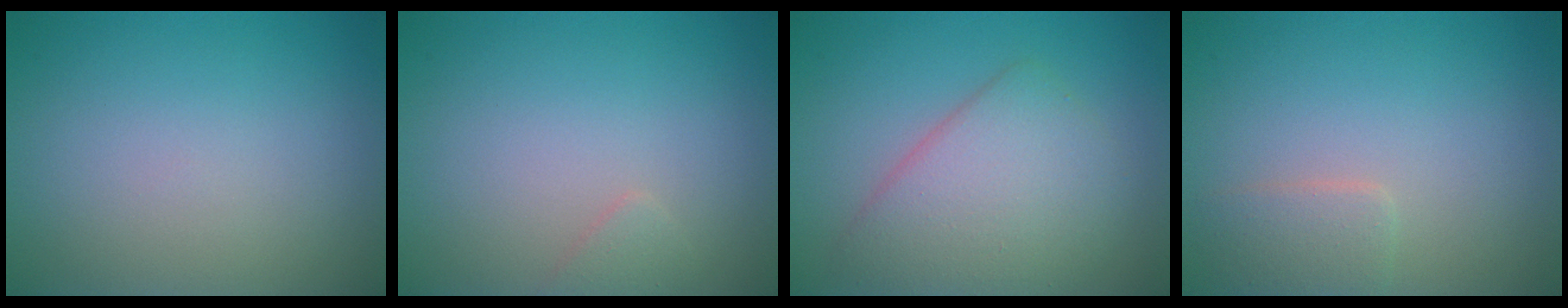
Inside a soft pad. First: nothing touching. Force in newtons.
{"total": 0.9, "press": 0.9, "slide": 0.1}
{"total": 5.4, "press": 5.4, "slide": 0.1}
{"total": 2.0, "press": 2.0, "slide": 0.0}